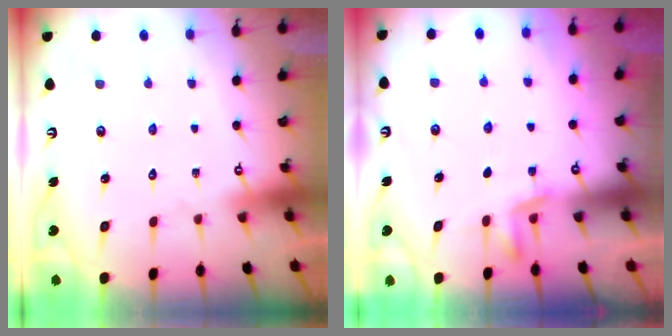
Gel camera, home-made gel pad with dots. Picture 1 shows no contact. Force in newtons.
{"total": 3.6, "press": 3.6, "slide": 0.7}